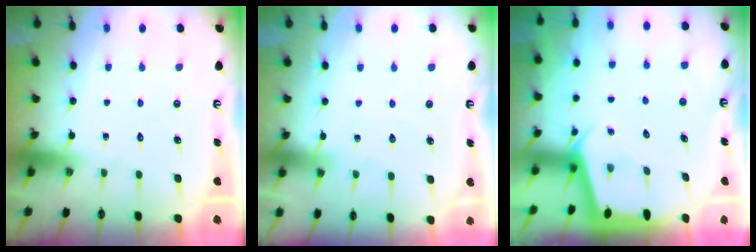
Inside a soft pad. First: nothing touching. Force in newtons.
{"total": 4.7, "press": 4.7, "slide": 0.6}
{"total": 2.3, "press": 2.3, "slide": 0.3}